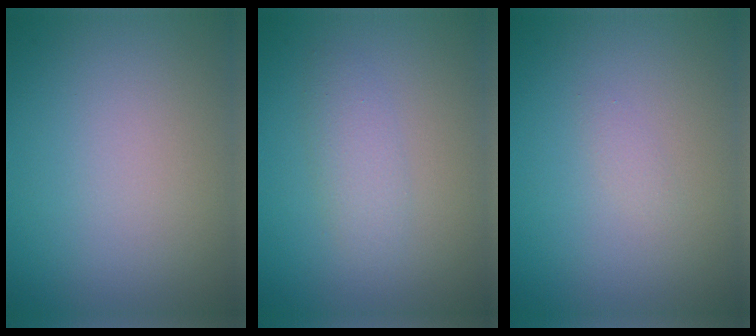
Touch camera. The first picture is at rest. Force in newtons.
{"total": 1.9, "press": 1.9, "slide": 0.0}
{"total": 0.5, "press": 0.5, "slide": 0.0}